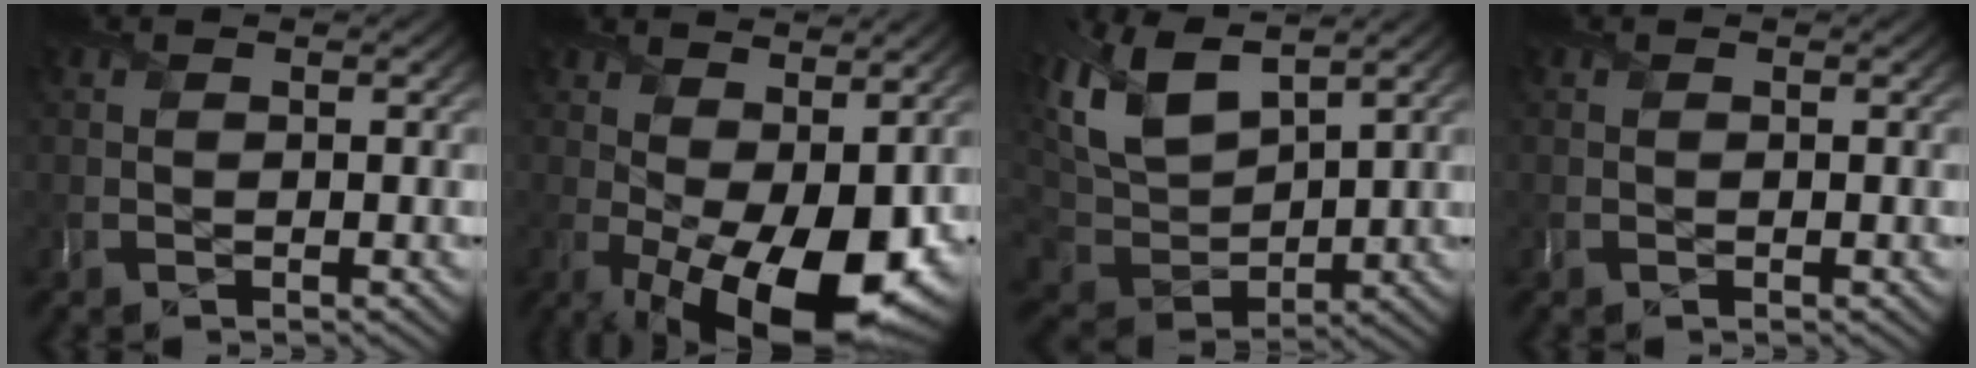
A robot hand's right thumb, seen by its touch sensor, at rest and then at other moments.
{"total": 14.7, "force": [-1.8, 7.3, 12.6], "torque": [-0.201, -0.041, 0.006]}
{"total": 11.3, "force": [6.3, 5.6, 7.5], "torque": [-0.210, 0.014, 0.126]}
{"total": 0.0}